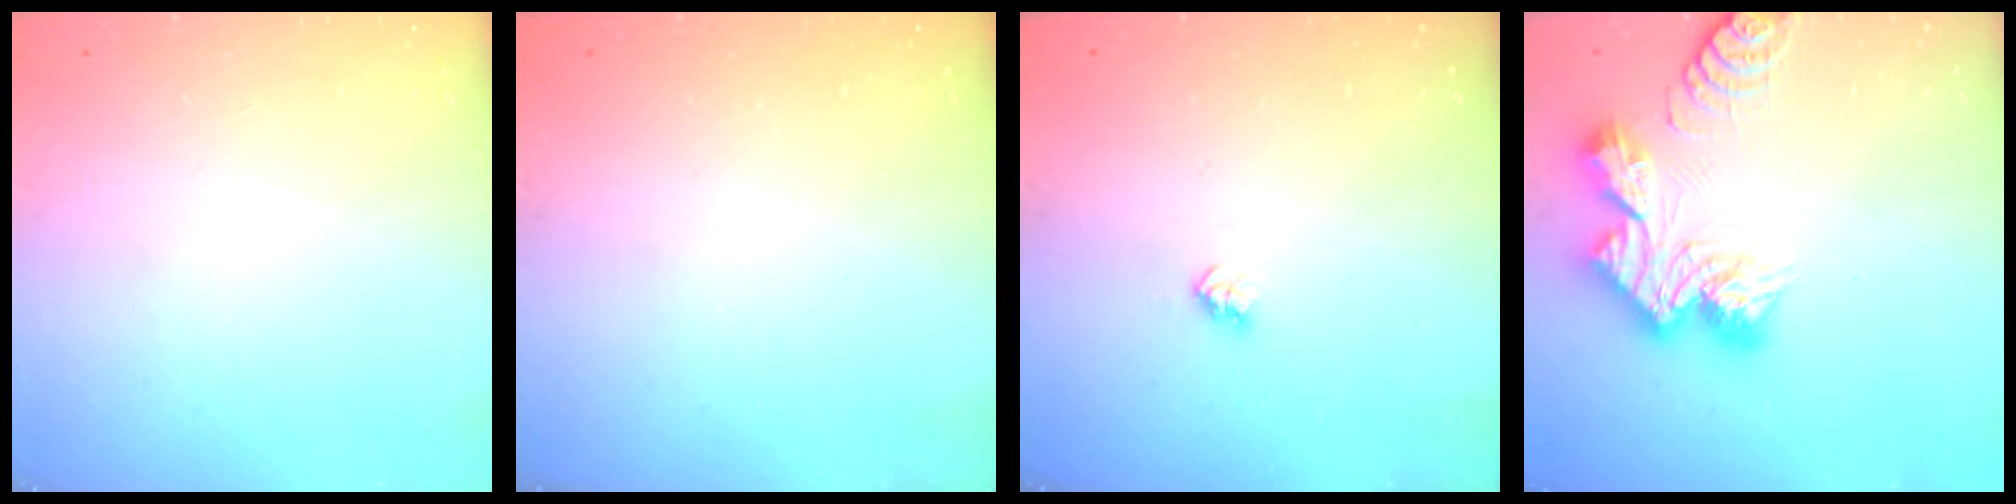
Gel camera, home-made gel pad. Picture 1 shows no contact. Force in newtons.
{"total": 0.0}
{"total": 2.7, "press": 2.7, "slide": 0.4}
{"total": 13.8, "press": 13.7, "slide": 1.2}